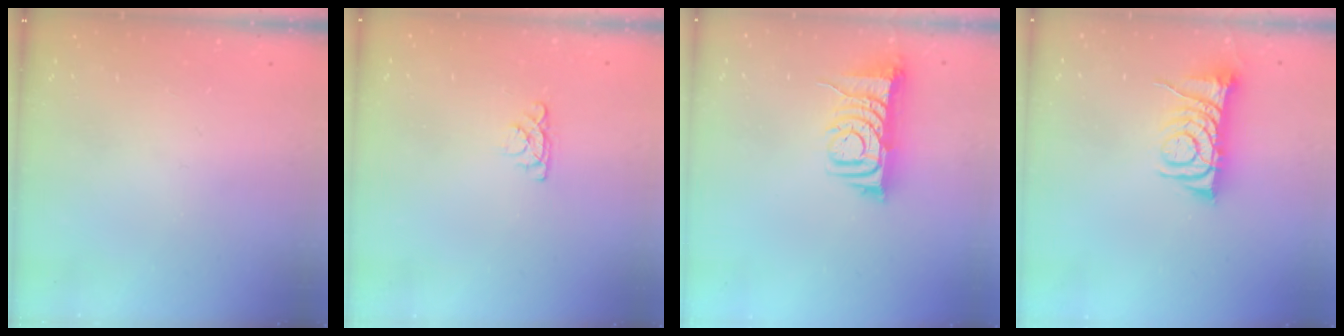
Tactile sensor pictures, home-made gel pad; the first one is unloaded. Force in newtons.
{"total": 4.0, "press": 4.0, "slide": 0.5}
{"total": 7.9, "press": 7.9, "slide": 1.0}
{"total": 8.3, "press": 8.3, "slide": 0.4}